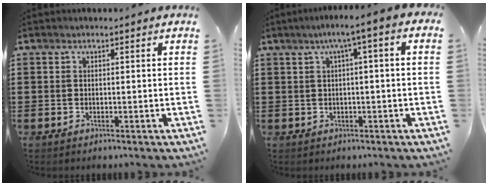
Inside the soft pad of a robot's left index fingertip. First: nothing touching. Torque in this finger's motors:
{"motor_torque": [1.87, -0.27, 0.80, 0.17]}